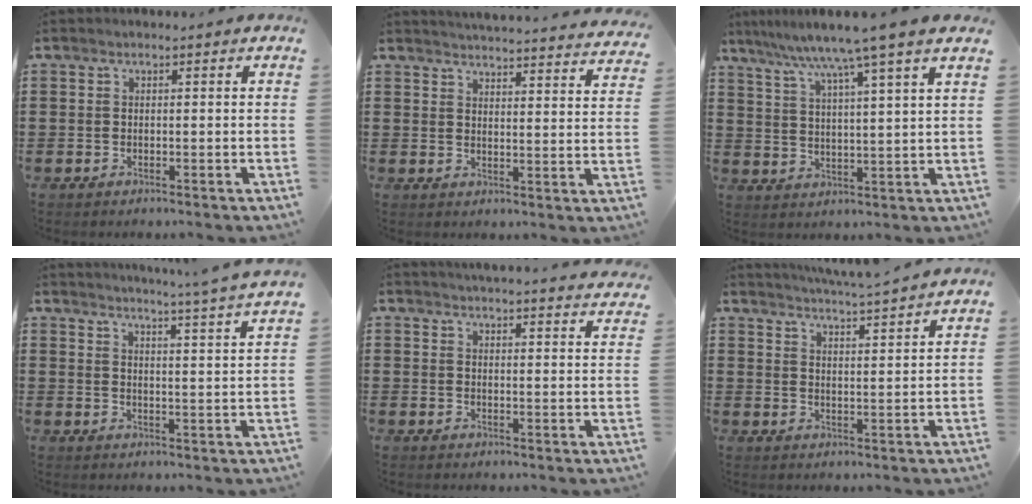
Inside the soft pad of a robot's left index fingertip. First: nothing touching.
{"total": 4.0, "force": [3.9, -0.7, 0.3], "torque": [-0.012, -0.034, 0.066]}
{"total": 7.5, "force": [5.9, -1.6, 4.3], "torque": [-0.105, -0.033, 0.096]}
{"total": 4.3, "force": [3.9, -1.5, 1.1], "torque": [-0.037, -0.033, 0.062]}
{"total": 3.7, "force": [3.6, -0.7, 0.2], "torque": [-0.008, -0.026, 0.065]}
{"total": 4.2, "force": [4.0, -1.0, 0.9], "torque": [-0.034, -0.026, 0.070]}